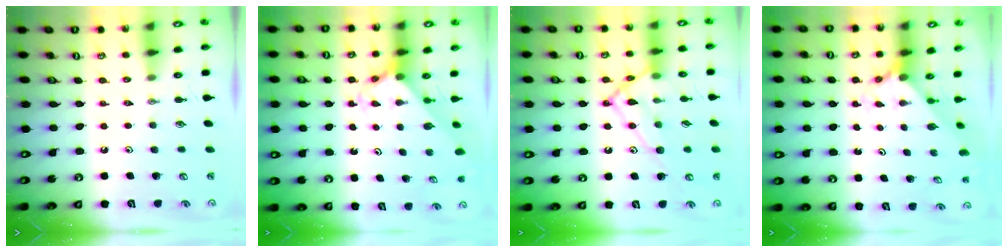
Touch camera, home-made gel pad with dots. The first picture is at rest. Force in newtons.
{"total": 2.3, "press": 2.3, "slide": 0.1}
{"total": 16.5, "press": 16.5, "slide": 1.3}
{"total": 1.2, "press": 1.2, "slide": 0.1}